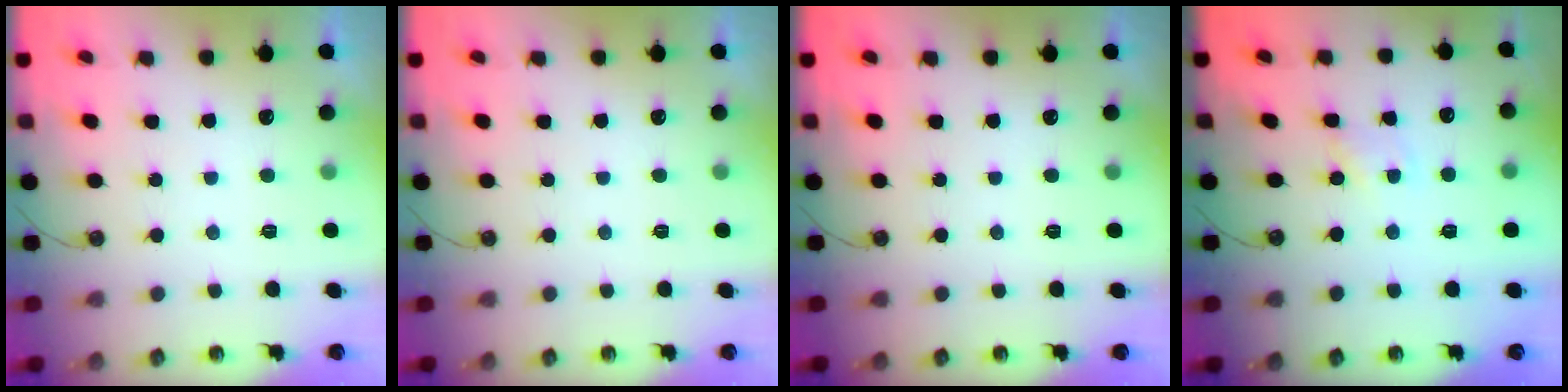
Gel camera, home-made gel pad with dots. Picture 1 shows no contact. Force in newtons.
{"total": 0.0}
{"total": 0.0}
{"total": 2.2, "press": 2.2, "slide": 0.3}